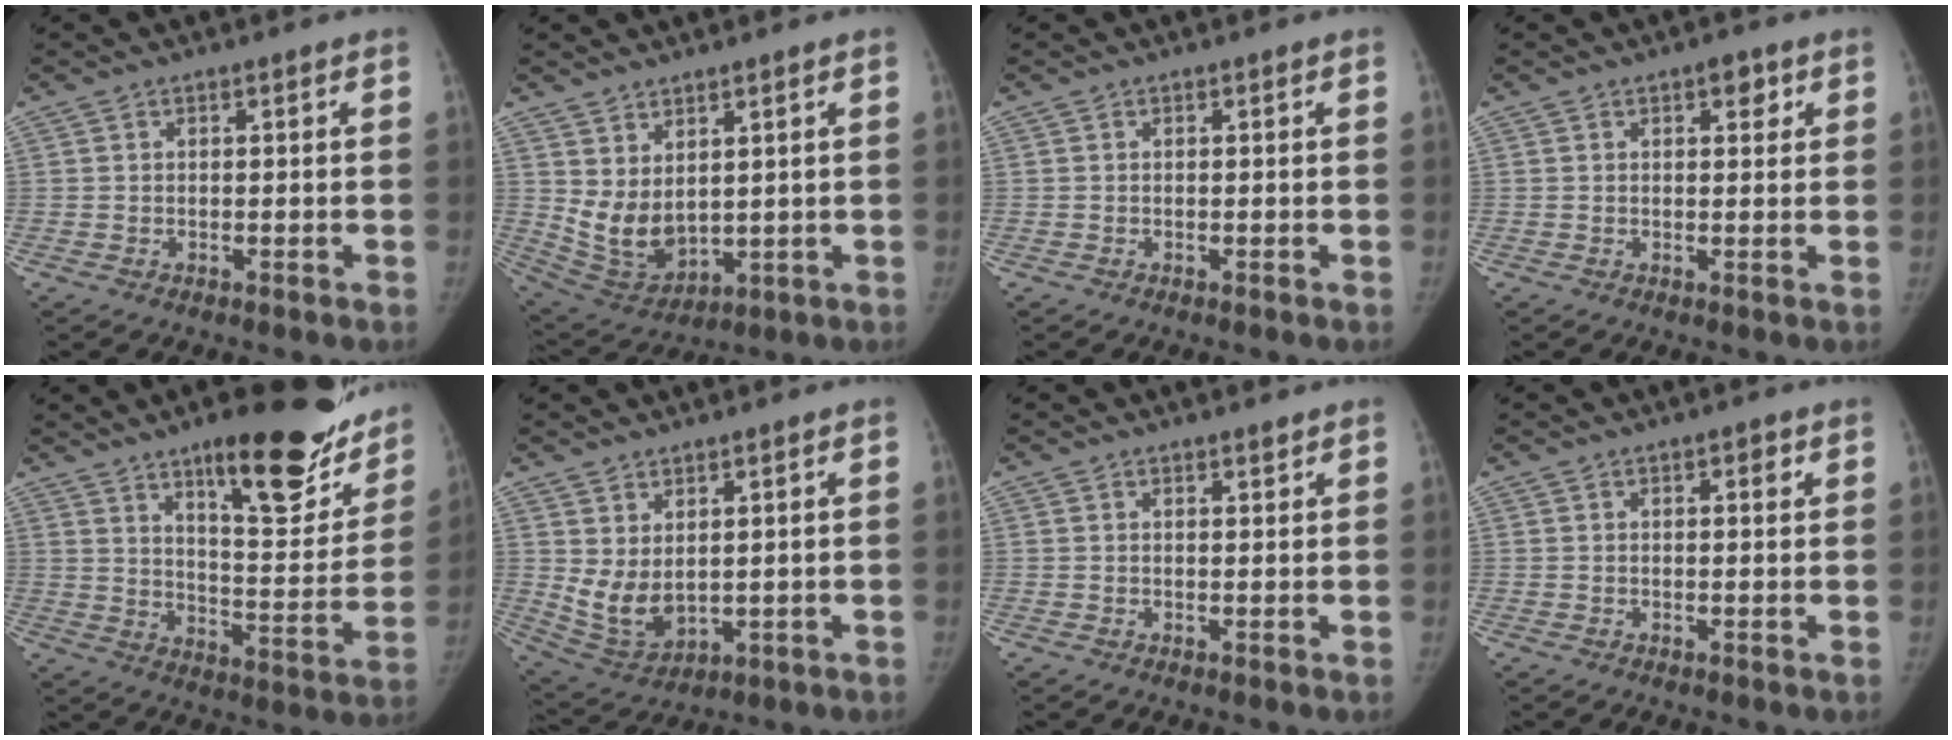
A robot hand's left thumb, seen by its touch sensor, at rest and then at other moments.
{"total": 9.3, "force": [2.9, 5.4, 6.9], "torque": [-0.111, -0.027, 0.080]}
{"total": 0.0}
{"total": 3.0, "force": [1.6, 1.5, 2.1], "torque": [-0.016, -0.004, 0.019]}
{"total": 24.3, "force": [15.9, 7.4, 16.8], "torque": [-0.179, -0.084, 0.230]}
{"total": 8.0, "force": [2.1, 4.5, 6.2], "torque": [-0.108, -0.023, 0.062]}
{"total": 1.4, "force": [1.2, 0.5, 0.6], "torque": [-0.005, -0.009, 0.018]}
{"total": 2.0, "force": [1.0, 0.7, 1.6], "torque": [-0.017, -0.002, 0.012]}